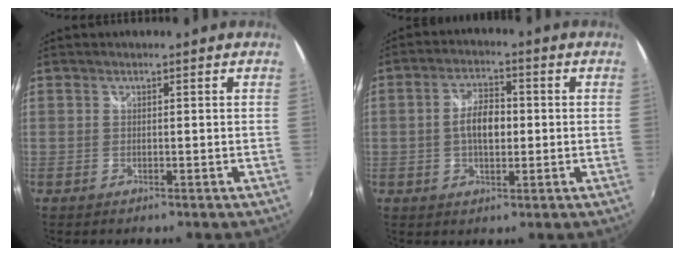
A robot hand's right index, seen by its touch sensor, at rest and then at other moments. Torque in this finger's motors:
{"motor_torque": [0.88, 0.28, 0.48, 0.13]}